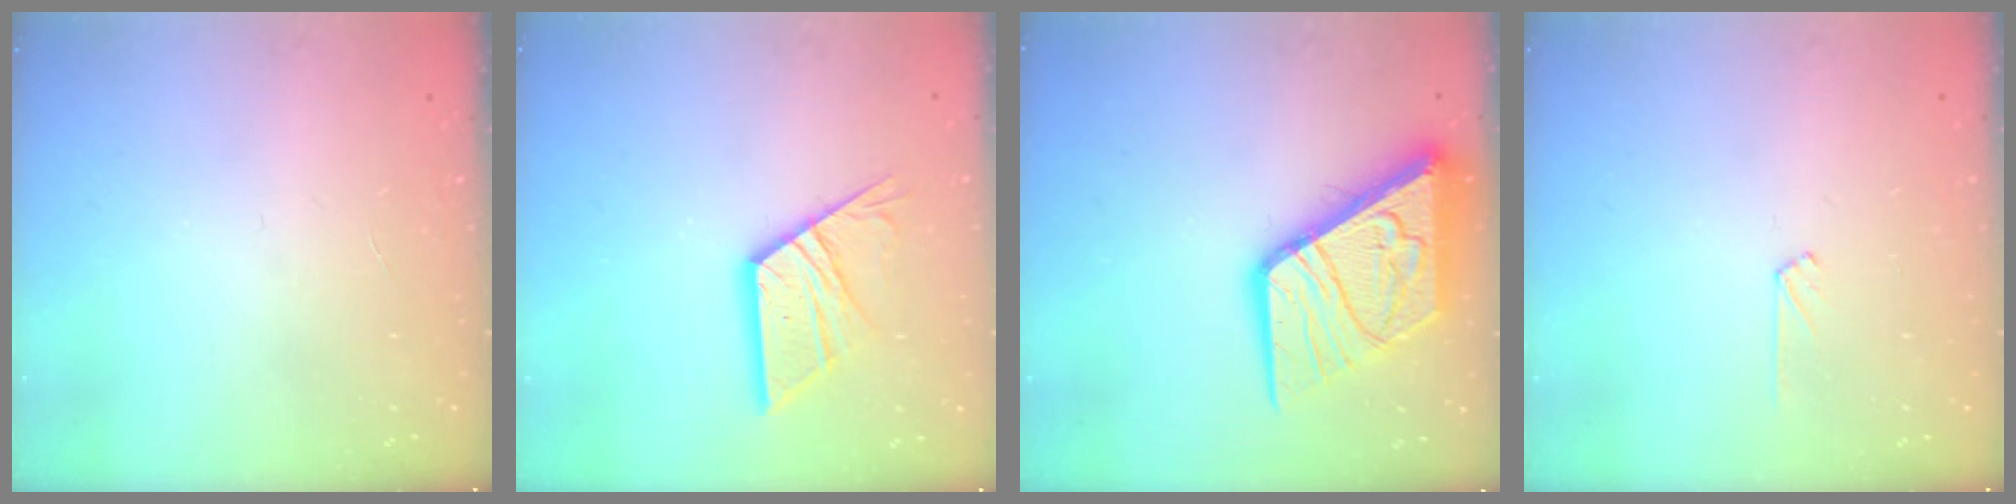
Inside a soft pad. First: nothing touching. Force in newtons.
{"total": 12.8, "press": 12.7, "slide": 1.1}
{"total": 17.9, "press": 17.8, "slide": 1.8}
{"total": 3.4, "press": 3.4, "slide": 0.4}